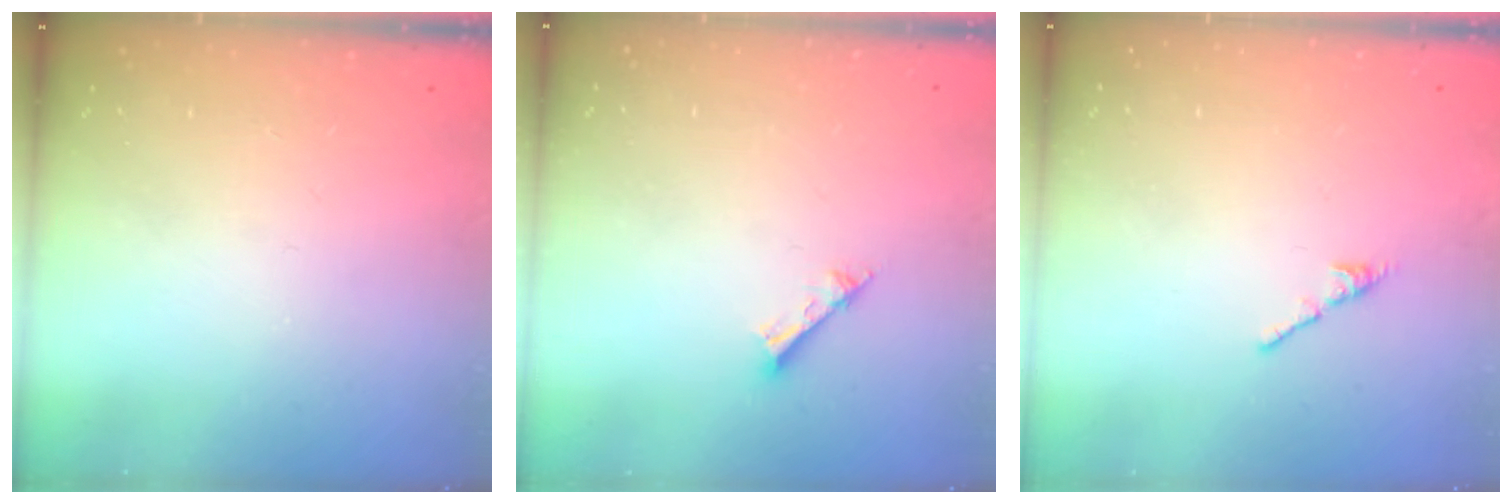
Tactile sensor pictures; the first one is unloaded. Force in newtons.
{"total": 2.2, "press": 2.1, "slide": 0.4}
{"total": 2.7, "press": 2.7, "slide": 0.7}